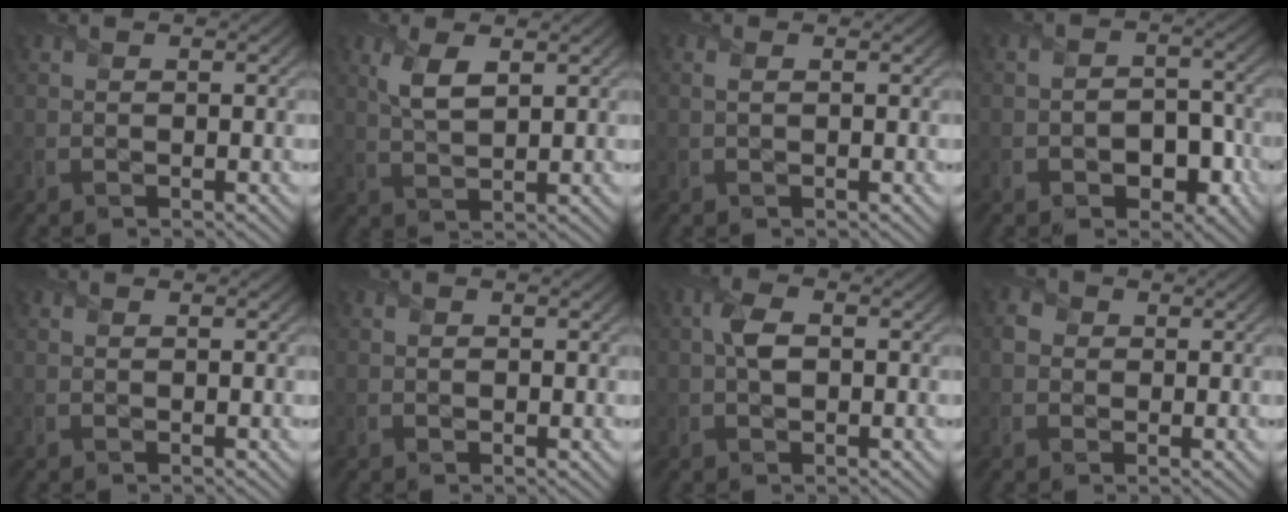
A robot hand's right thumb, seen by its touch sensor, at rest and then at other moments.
{"total": 4.3, "force": [1.8, 1.8, 3.4], "torque": [-0.081, 0.002, 0.036]}
{"total": 0.7, "force": [0.3, 0.3, 0.6], "torque": [-0.016, 0.003, 0.002]}
{"total": 5.4, "force": [-2.3, 3.8, 3.0], "torque": [-0.028, 0.004, -0.041]}
{"total": 0.0}
{"total": 0.7, "force": [-0.2, 0.6, 0.3], "torque": [-0.002, -0.005, -0.005]}
{"total": 3.0, "force": [0.1, 1.9, 2.4], "torque": [-0.049, 0.002, -0.004]}
{"total": 1.9, "force": [0.0, 1.9, 0.5], "torque": [-0.007, -0.001, -0.007]}